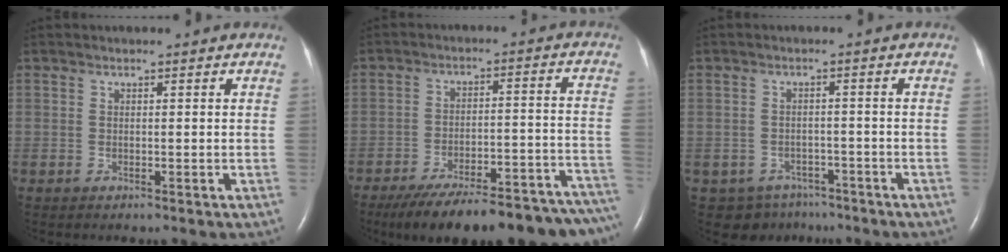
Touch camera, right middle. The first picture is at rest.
{"total": 27.0, "force": [-22.8, 5.2, 13.6], "torque": [-0.139, -0.004, -0.302]}
{"total": 5.6, "force": [-4.0, 3.9, 0.4], "torque": [0.003, 0.012, -0.053]}